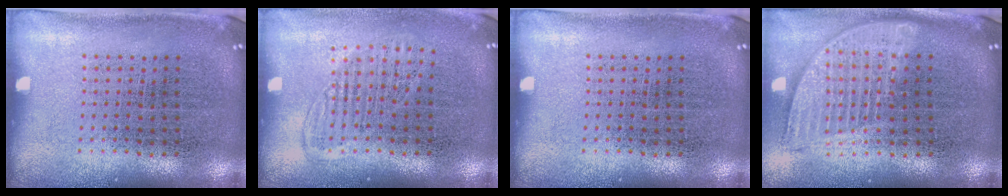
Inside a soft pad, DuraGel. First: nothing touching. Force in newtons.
{"total": 1.3, "press": 1.2, "slide": 0.6}
{"total": 0.0}
{"total": 1.8, "press": 1.5, "slide": 1.0}